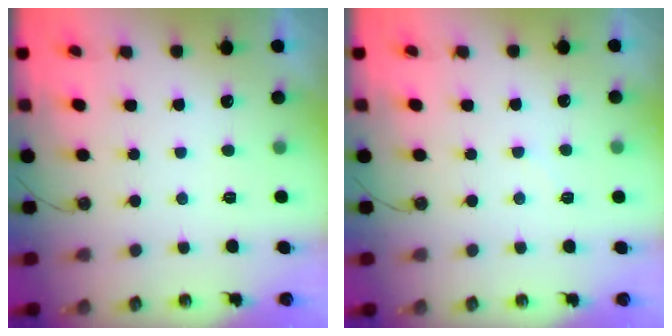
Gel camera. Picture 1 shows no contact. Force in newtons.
{"total": 4.1, "press": 4.0, "slide": 0.6}